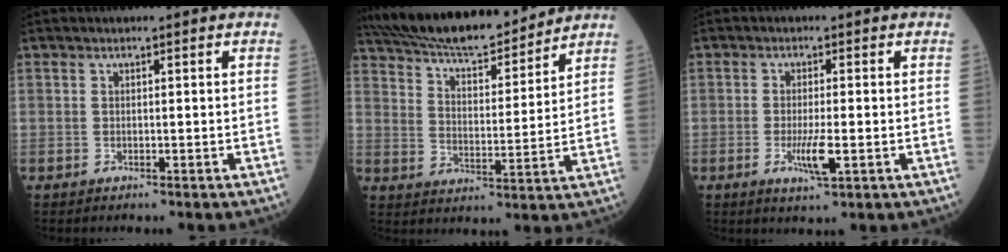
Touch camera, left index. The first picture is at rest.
{"total": 17.8, "force": [16.1, 2.7, 7.2], "torque": [-0.127, 0.013, 0.261]}
{"total": 4.0, "force": [-1.2, 0.5, 3.8], "torque": [-0.078, -0.008, -0.019]}